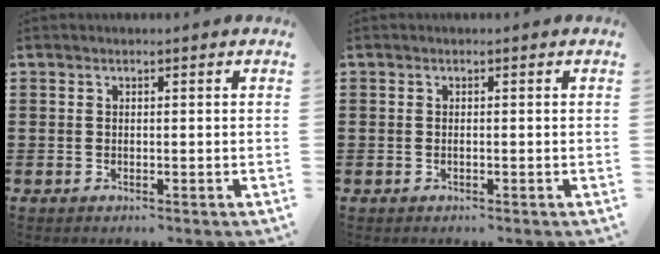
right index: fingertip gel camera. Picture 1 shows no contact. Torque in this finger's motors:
{"motor_torque": [-0.06, 0.02, 0.07, 0.00]}